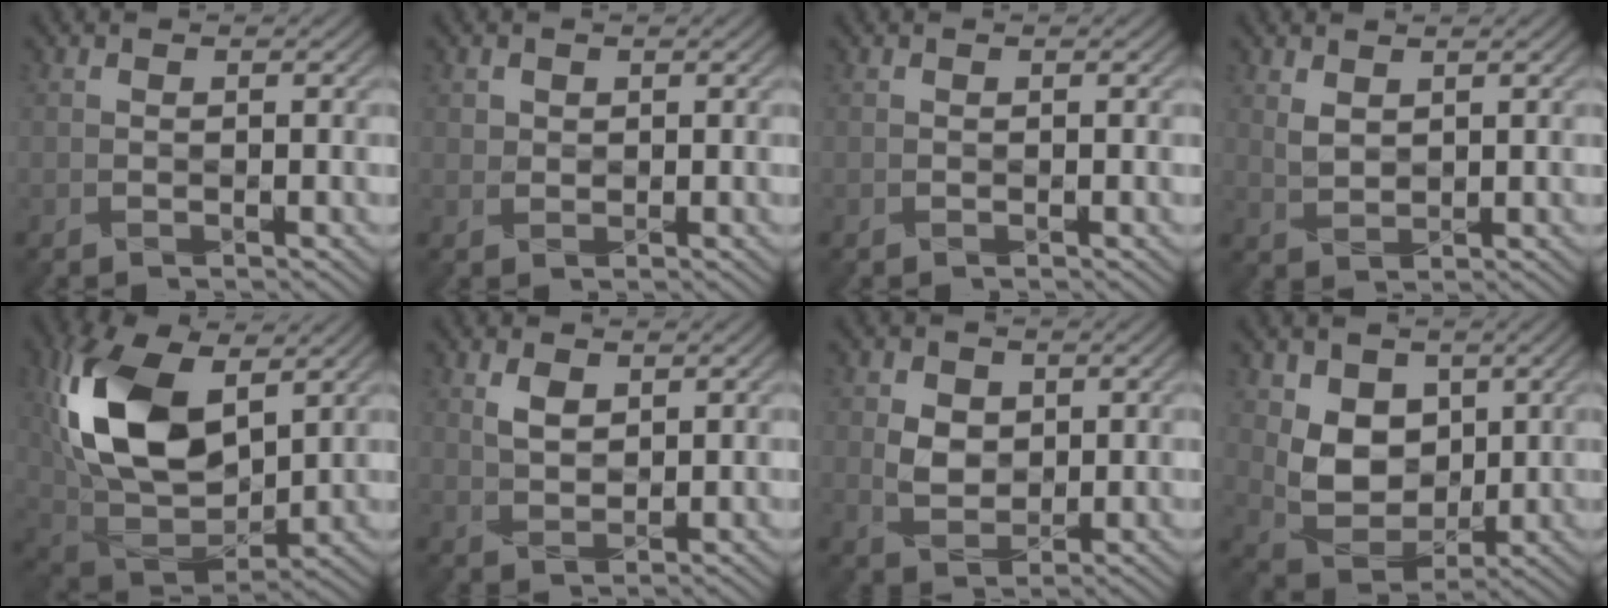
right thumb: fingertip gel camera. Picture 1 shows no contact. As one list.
[{"total": 1.0, "force": [0.8, 0.5, -0.4], "torque": [0.005, -0.006, 0.020]}, {"total": 0.0}, {"total": 1.7, "force": [1.4, 0.7, 0.5], "torque": [-0.021, -0.006, 0.037]}, {"total": 15.4, "force": [4.6, 9.3, 11.4], "torque": [-0.268, 0.003, 0.096]}, {"total": 2.3, "force": [1.5, 1.3, 1.2], "torque": [-0.033, -0.006, 0.037]}, {"total": 3.2, "force": [0.9, 2.7, 1.5], "torque": [-0.035, -0.005, 0.019]}, {"total": 6.7, "force": [2.4, 5.3, 3.3], "torque": [-0.083, -0.019, 0.046]}]